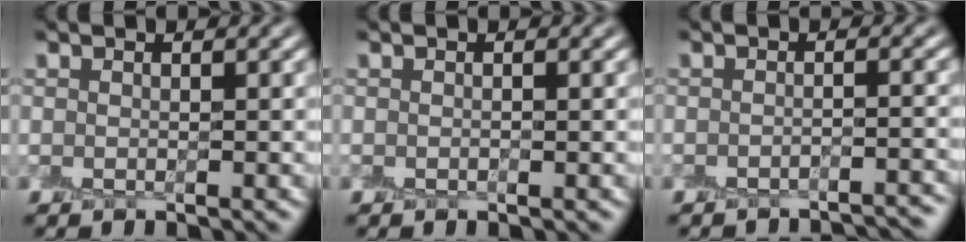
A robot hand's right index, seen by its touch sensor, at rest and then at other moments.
{"total": 0.0}
{"total": 3.1, "force": [-3.1, 0.0, 0.5], "torque": [0.004, 0.002, -0.039]}